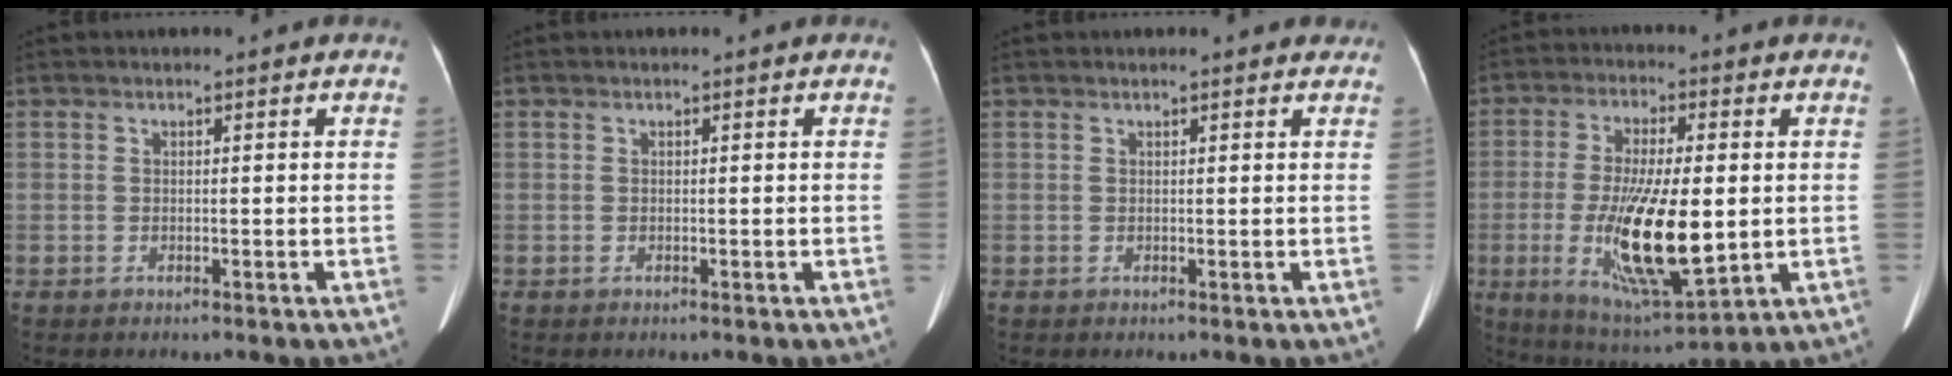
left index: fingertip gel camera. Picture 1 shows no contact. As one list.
[{"total": 0.0}, {"total": 4.0, "force": [3.6, 0.9, 1.7], "torque": [-0.021, 0.011, 0.032]}, {"total": 15.3, "force": [-1.8, 3.8, 14.8], "torque": [-0.279, -0.024, -0.020]}]